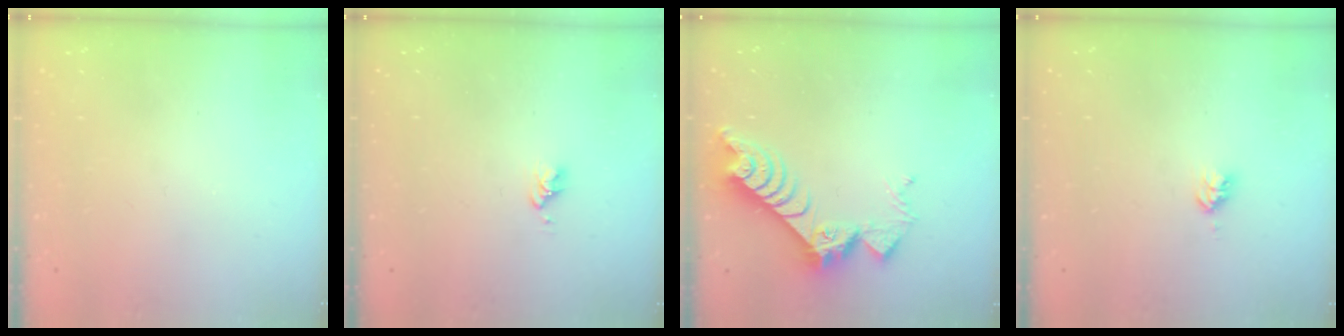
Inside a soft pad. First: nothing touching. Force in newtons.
{"total": 2.8, "press": 2.8, "slide": 0.3}
{"total": 9.8, "press": 9.7, "slide": 0.9}
{"total": 2.8, "press": 2.8, "slide": 0.2}